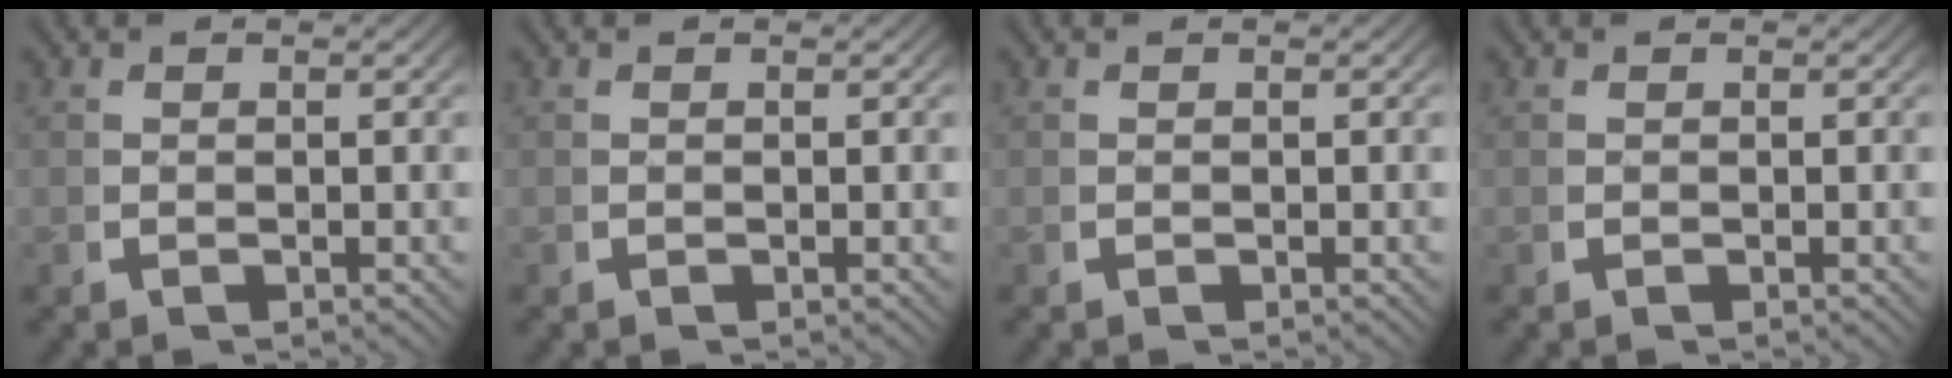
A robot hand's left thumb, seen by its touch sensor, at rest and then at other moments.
{"total": 0.0}
{"total": 0.0}
{"total": 0.0}